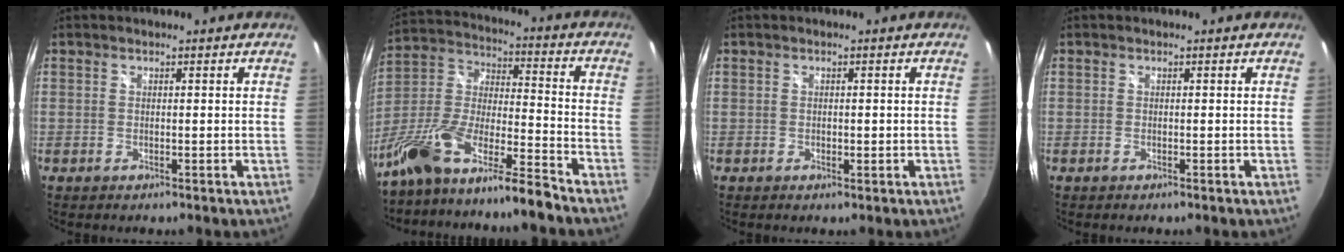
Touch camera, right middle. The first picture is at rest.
{"total": 15.7, "force": [-12.4, 0.8, 9.6], "torque": [-0.185, -0.020, -0.234]}
{"total": 0.9, "force": [-0.2, 0.5, 0.8], "torque": [-0.010, 0.001, -0.001]}
{"total": 0.0}